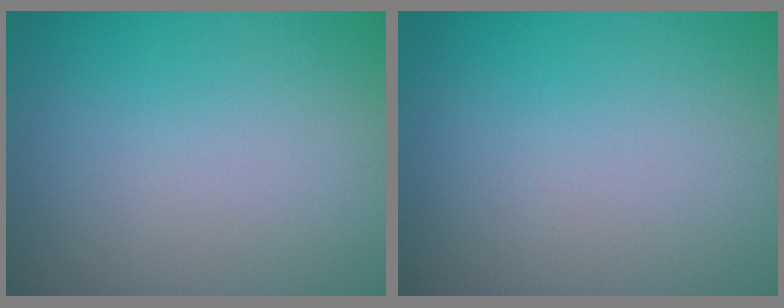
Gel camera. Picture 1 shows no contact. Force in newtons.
{"total": 0.0}